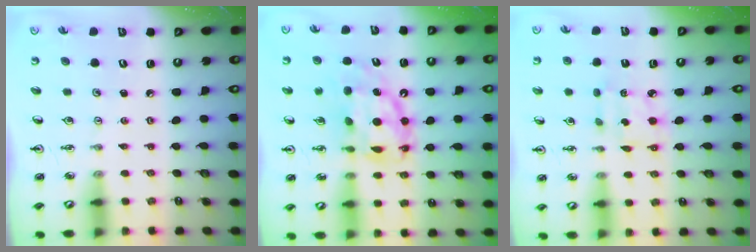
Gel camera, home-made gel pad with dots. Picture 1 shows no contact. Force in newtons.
{"total": 12.9, "press": 12.8, "slide": 1.0}
{"total": 4.4, "press": 4.4, "slide": 0.2}